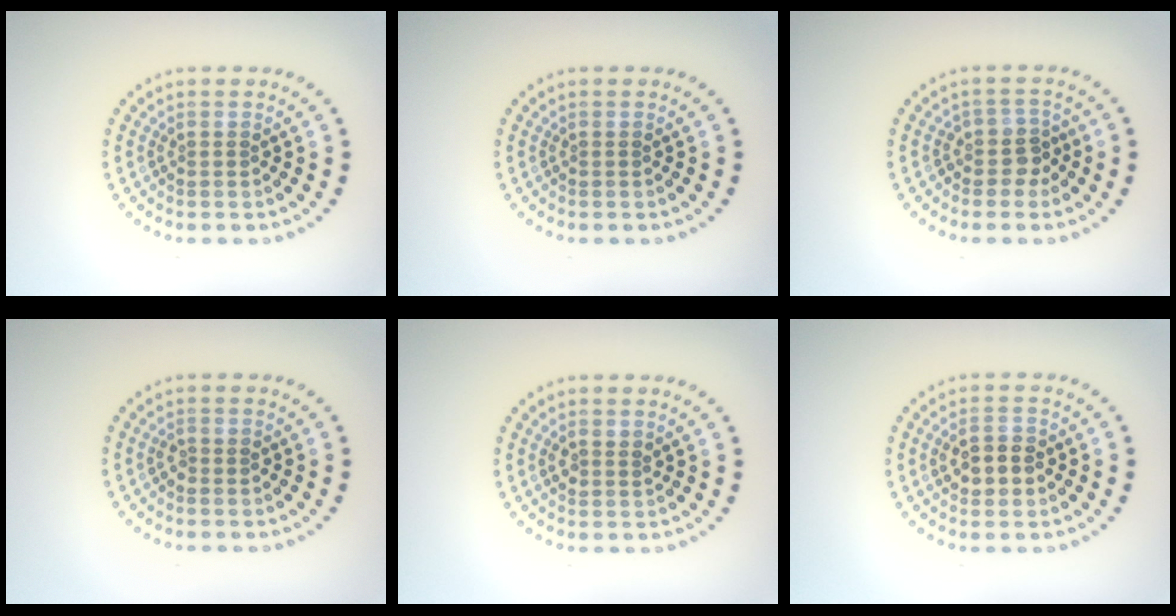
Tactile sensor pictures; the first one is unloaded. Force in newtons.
{"total": 0.0}
{"total": 2.0, "press": 1.6, "slide": 1.2}
{"total": 0.8, "press": 0.8, "slide": 0.2}
{"total": 1.2, "press": 1.1, "slide": 0.5}
{"total": 2.9, "press": 2.9, "slide": 0.2}